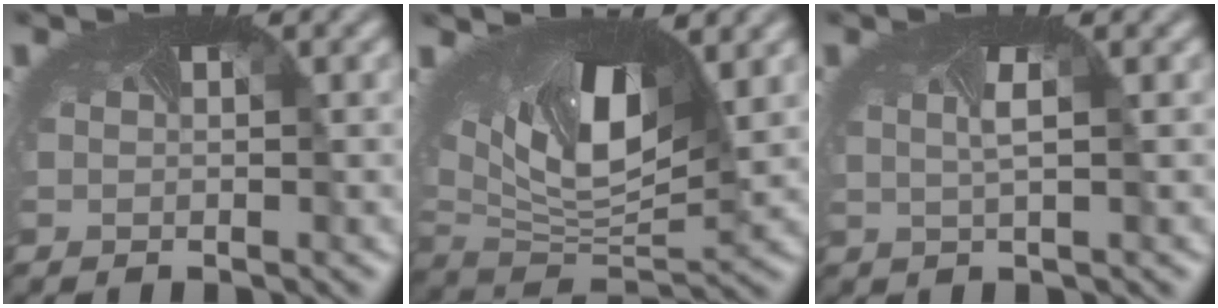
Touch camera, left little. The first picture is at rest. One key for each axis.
{"total": 12.2, "fx": 3.2, "fy": 6.1, "fz": 10.0, "tx": -0.187, "ty": -0.014, "tz": 0.054}
{"total": 0.9, "fx": -0.1, "fy": -0.1, "fz": 0.9, "tx": -0.021, "ty": -0.014, "tz": 0.004}